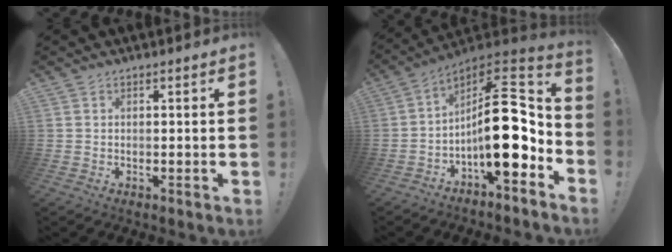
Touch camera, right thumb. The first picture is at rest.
{"total": 20.2, "force": [-2.9, 8.0, 18.4], "torque": [-0.278, 0.011, -0.043]}